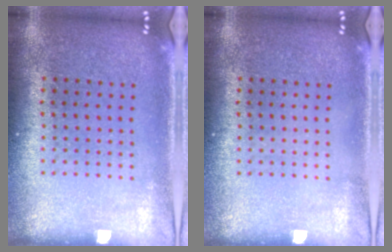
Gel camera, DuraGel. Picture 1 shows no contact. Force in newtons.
{"total": 0.0}